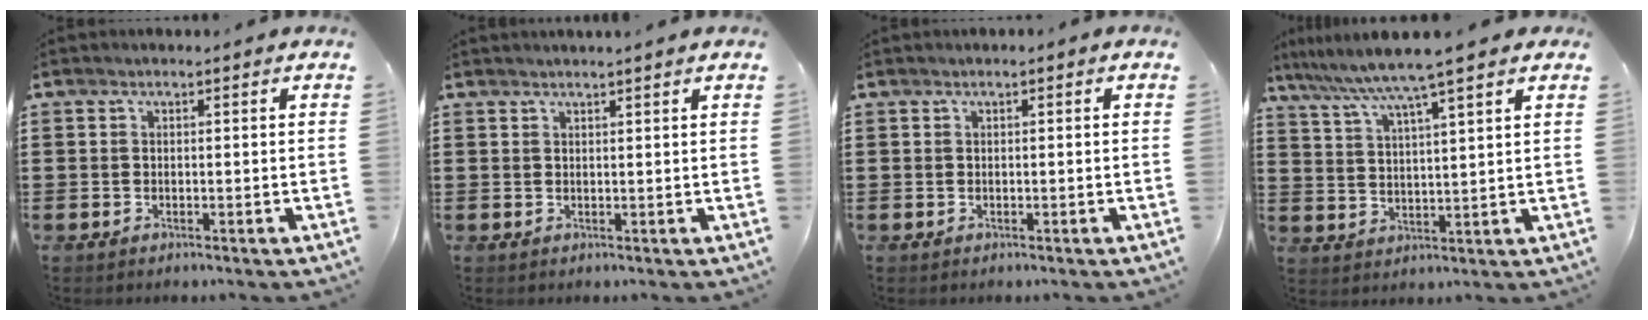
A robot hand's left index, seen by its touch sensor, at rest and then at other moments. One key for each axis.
{"total": 1.0, "fx": 1.0, "fy": -0.2, "fz": 0.3, "tx": -0.005, "ty": -0.002, "tz": 0.018}
{"total": 0.0}
{"total": 6.8, "fx": 5.6, "fy": -0.4, "fz": 3.9, "tx": -0.096, "ty": -0.028, "tz": 0.093}